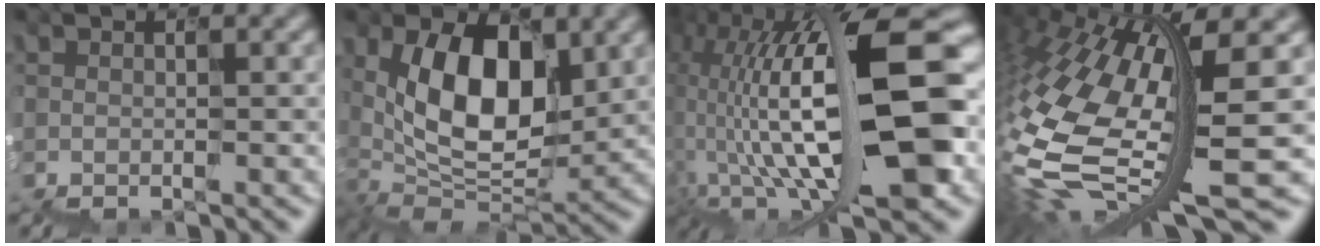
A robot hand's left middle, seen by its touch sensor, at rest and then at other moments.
{"total": 7.9, "force": [1.8, 4.7, 6.1], "torque": [-0.123, -0.006, 0.028]}
{"total": 15.7, "force": [1.6, 8.0, 13.4], "torque": [-0.270, 0.004, 0.035]}
{"total": 12.1, "force": [-1.7, 3.8, 11.4], "torque": [-0.288, -0.006, -0.022]}